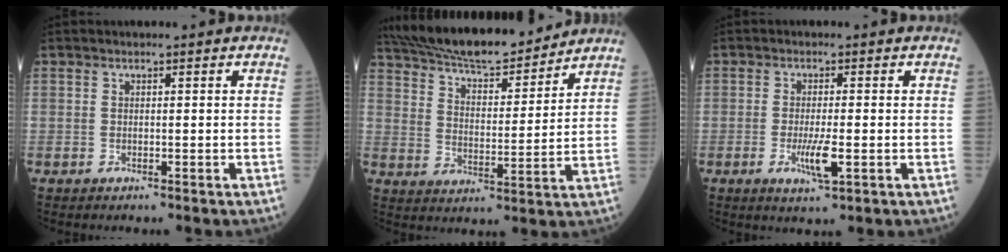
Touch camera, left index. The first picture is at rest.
{"total": 17.8, "force": [16.1, 2.7, 7.2], "torque": [-0.127, 0.013, 0.261]}
{"total": 4.0, "force": [-1.2, 0.5, 3.8], "torque": [-0.078, -0.008, -0.019]}